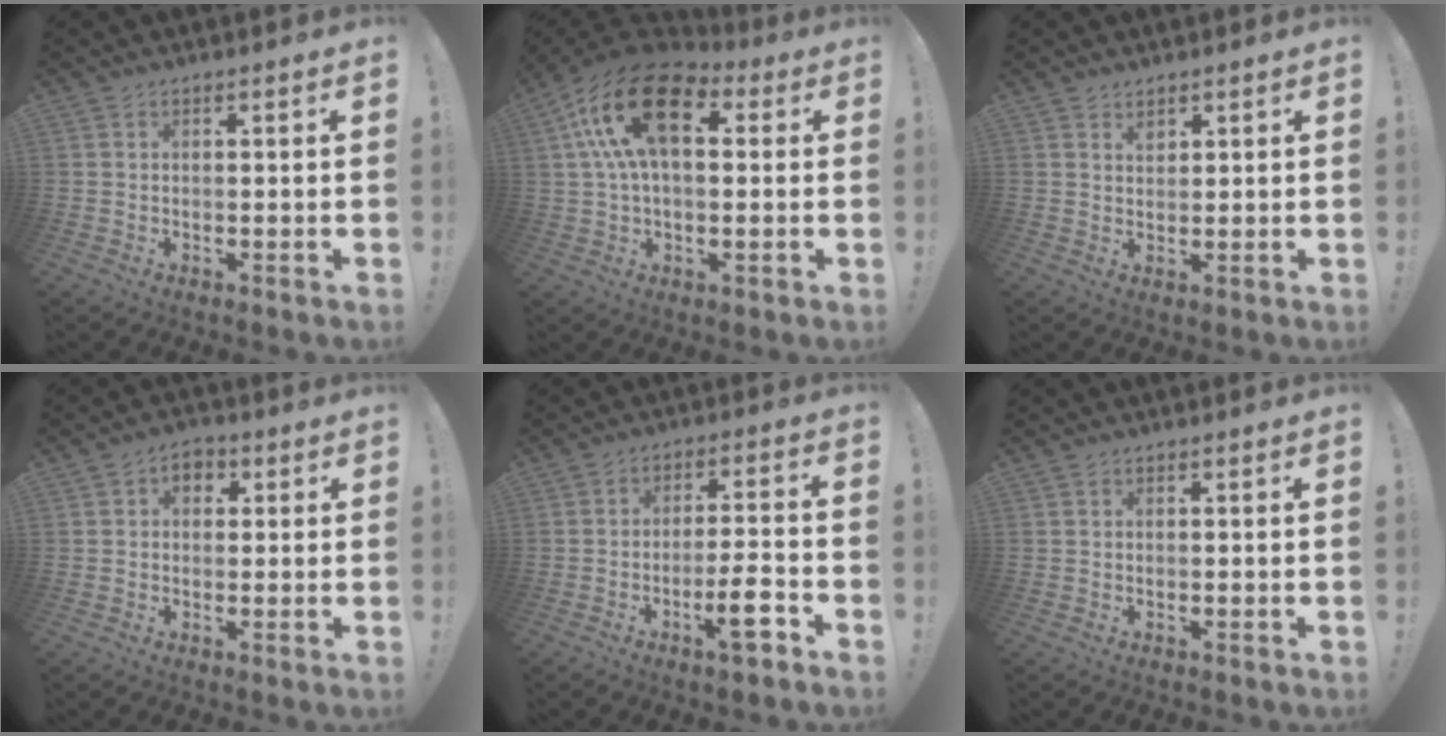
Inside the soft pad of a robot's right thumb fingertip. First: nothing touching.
{"total": 20.5, "force": [6.0, 11.1, 16.1], "torque": [-0.288, -0.004, 0.106]}
{"total": 2.2, "force": [1.7, 1.0, 0.8], "torque": [-0.009, -0.009, 0.031]}
{"total": 4.2, "force": [1.2, 3.1, 2.5], "torque": [-0.032, 0.002, 0.018]}
{"total": 9.3, "force": [-5.0, 1.6, 7.8], "torque": [-0.108, 0.023, -0.084]}
{"total": 0.0}